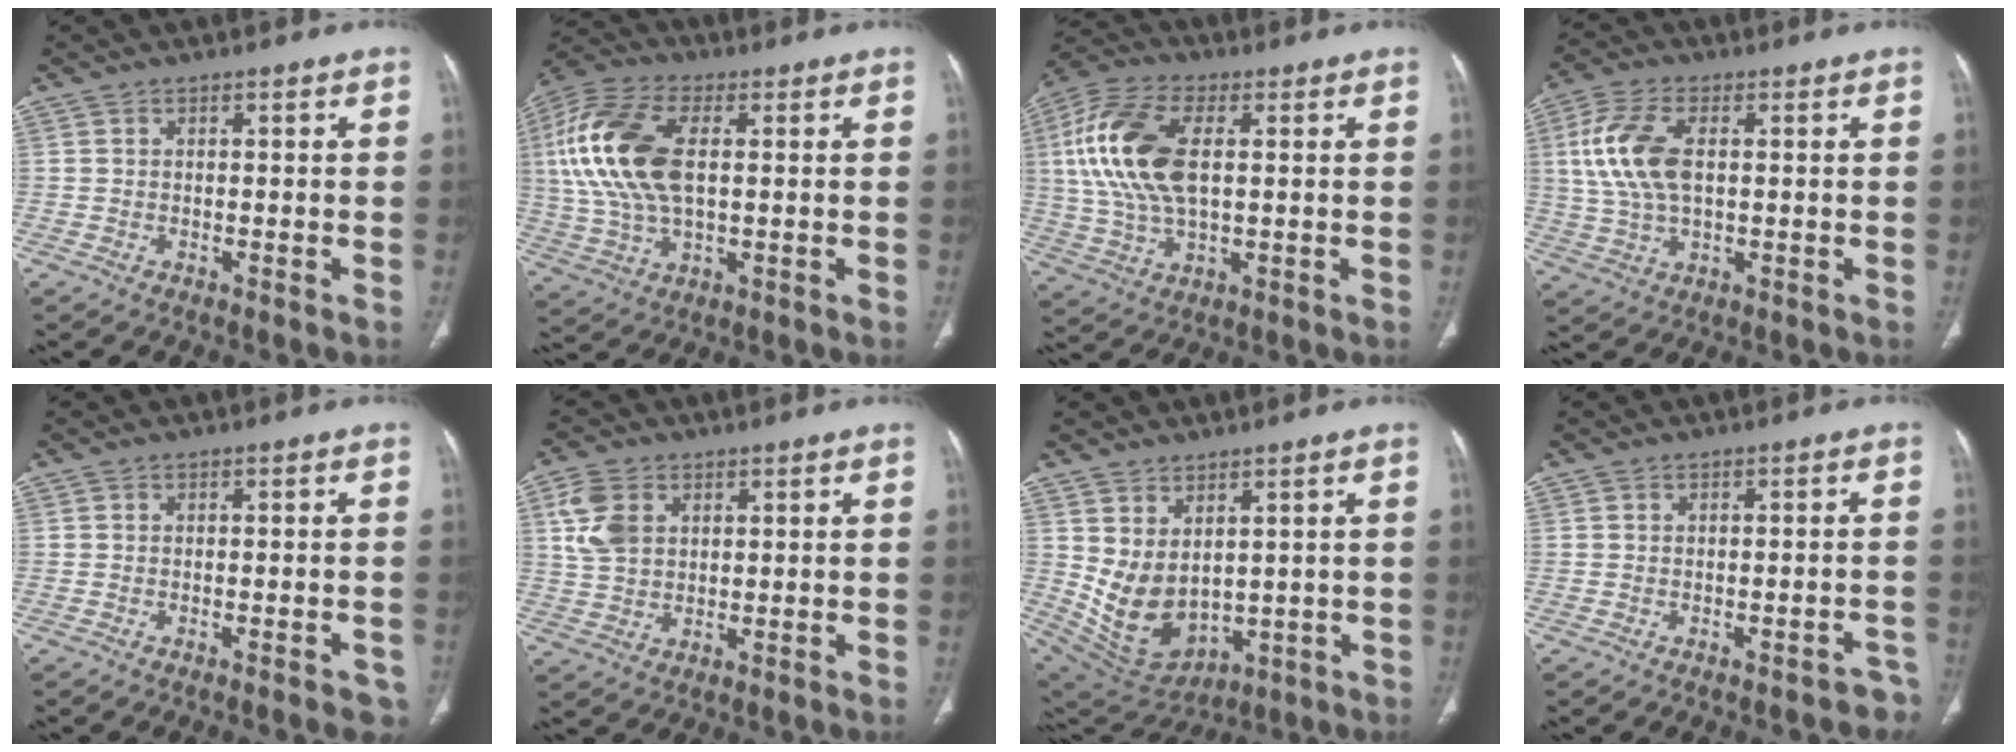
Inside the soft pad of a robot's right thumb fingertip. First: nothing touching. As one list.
[{"total": 18.5, "force": [2.7, 9.7, 15.5], "torque": [-0.343, 0.008, 0.049]}, {"total": 16.8, "force": [2.8, 8.7, 14.1], "torque": [-0.306, 0.009, 0.052]}, {"total": 11.3, "force": [1.8, 6.0, 9.5], "torque": [-0.211, 0.005, 0.038]}, {"total": 4.2, "force": [-3.0, 1.2, 2.6], "torque": [-0.022, 0.006, -0.034]}, {"total": 7.5, "force": [2.5, 5.3, 4.7], "torque": [-0.090, -0.001, 0.053]}, {"total": 10.6, "force": [1.8, 7.2, 7.6], "torque": [-0.119, -0.021, 0.072]}, {"total": 4.4, "force": [-3.7, 1.9, 1.4], "torque": [-0.001, 0.025, -0.040]}]